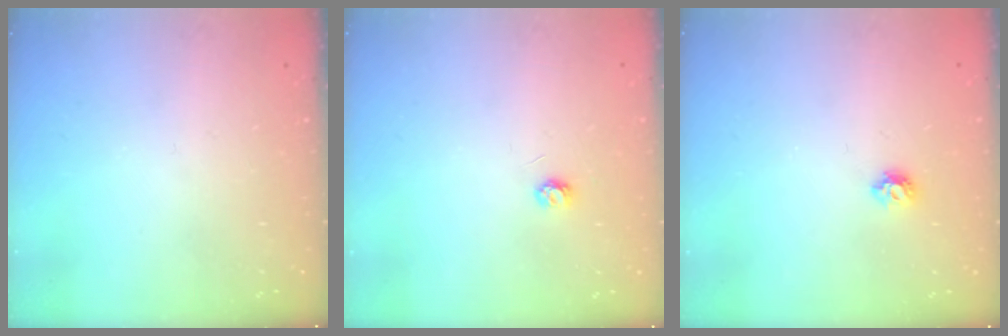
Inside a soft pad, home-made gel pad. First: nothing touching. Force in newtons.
{"total": 3.3, "press": 3.3, "slide": 0.2}
{"total": 4.9, "press": 4.8, "slide": 0.9}